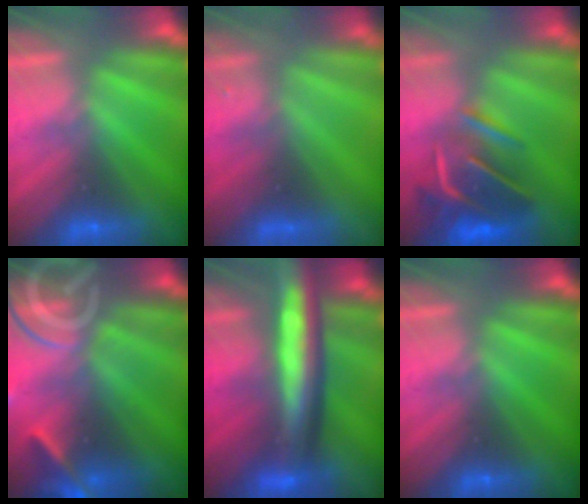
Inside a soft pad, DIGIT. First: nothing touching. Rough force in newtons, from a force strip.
{"total": 8.9}
{"total": 7.8}
{"total": 9.1}
{"total": 8.6}
{"total": 0.0}